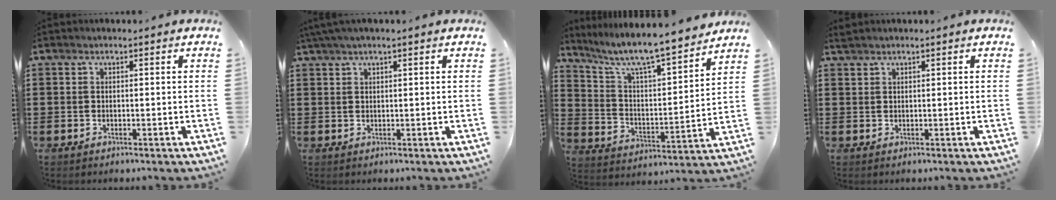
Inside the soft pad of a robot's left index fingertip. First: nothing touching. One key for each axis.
{"total": 1.8, "fx": 1.2, "fy": -0.1, "fz": 1.3, "tx": -0.026, "ty": -0.001, "tz": 0.023}
{"total": 7.8, "fx": 6.8, "fy": 0.5, "fz": 3.7, "tx": -0.103, "ty": -0.051, "tz": 0.110}
{"total": 1.0, "fx": 0.9, "fy": 0.1, "fz": 0.3, "tx": -0.009, "ty": -0.001, "tz": 0.018}